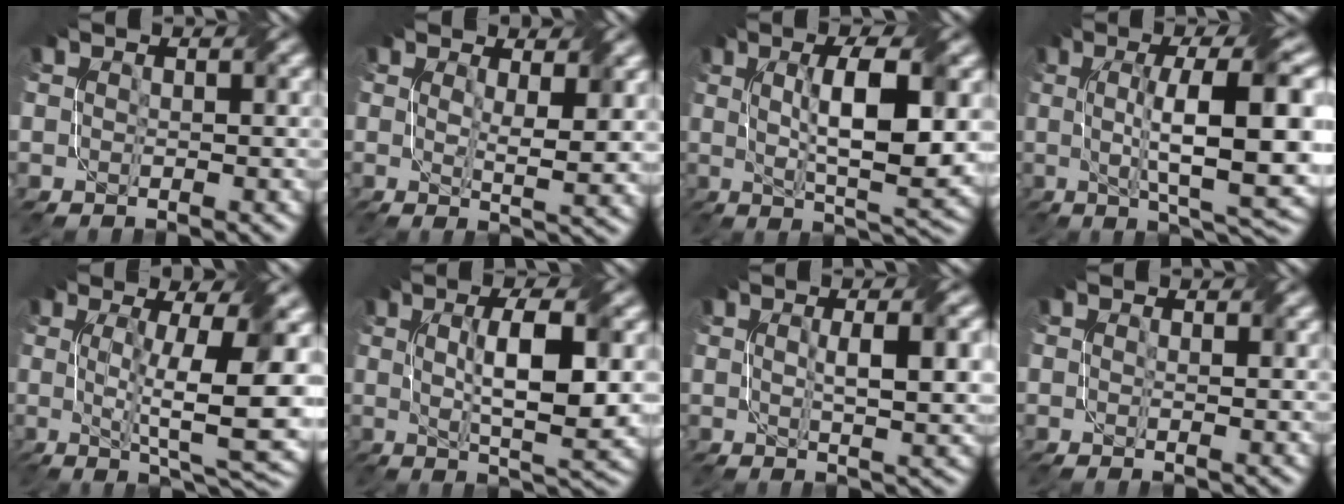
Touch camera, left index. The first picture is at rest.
{"total": 4.5, "force": [1.6, 1.1, 4.1], "torque": [-0.070, -0.012, 0.028]}
{"total": 9.4, "force": [1.4, 2.3, 9.0], "torque": [-0.143, 0.001, 0.026]}
{"total": 13.2, "force": [0.9, 3.1, 12.8], "torque": [-0.186, 0.007, 0.019]}
{"total": 11.6, "force": [1.1, 2.5, 11.2], "torque": [-0.165, -0.005, 0.020]}
{"total": 8.5, "force": [1.0, 2.0, 8.2], "torque": [-0.130, 0.002, 0.018]}
{"total": 5.6, "force": [0.9, 1.3, 5.4], "torque": [-0.078, 0.005, 0.016]}
{"total": 0.9, "force": [0.5, 0.0, 0.8], "torque": [-0.014, -0.004, 0.005]}